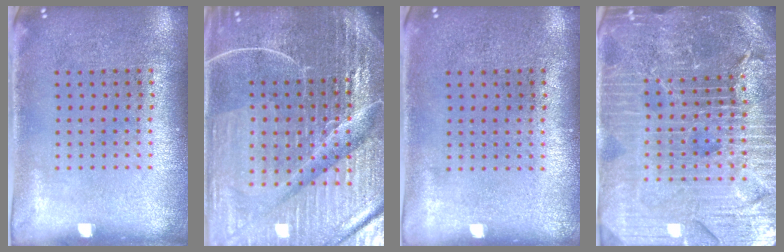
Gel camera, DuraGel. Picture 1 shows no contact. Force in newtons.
{"total": 7.1, "press": 6.2, "slide": 3.5}
{"total": 0.0}
{"total": 5.9, "press": 5.3, "slide": 2.7}